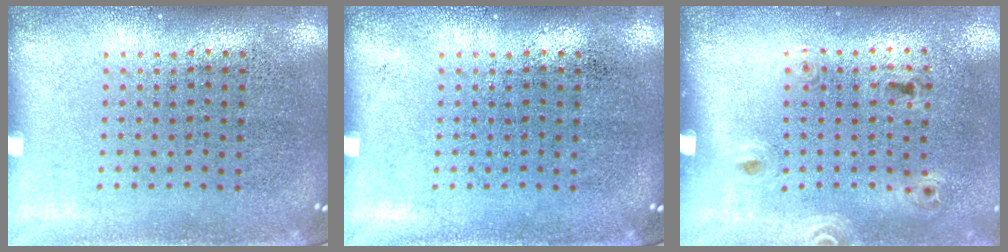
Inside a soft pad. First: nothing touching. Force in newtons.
{"total": 0.0}
{"total": 1.5, "press": 0.9, "slide": 1.2}